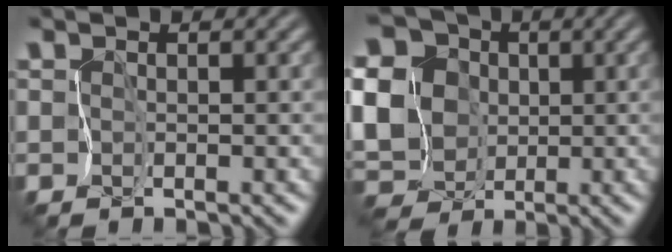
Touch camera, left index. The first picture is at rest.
{"total": 13.7, "force": [-0.4, 12.1, 6.5], "torque": [-0.148, 0.017, -0.037]}